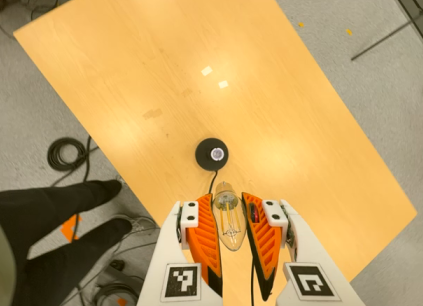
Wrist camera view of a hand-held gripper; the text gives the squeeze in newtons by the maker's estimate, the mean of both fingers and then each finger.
{"total": 21.0, "left": 23.3, "right": 18.7}